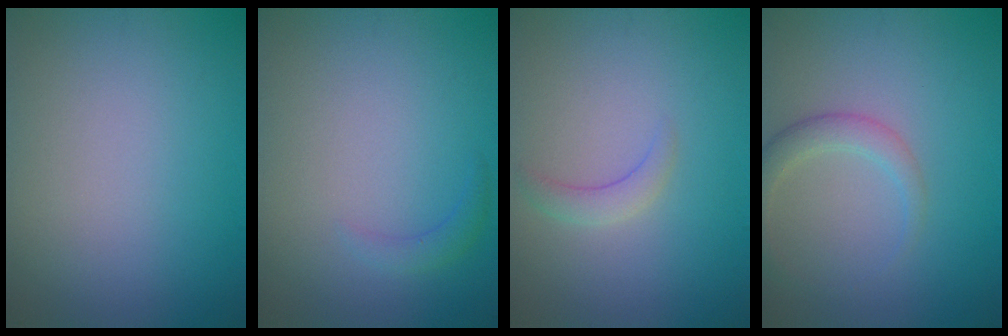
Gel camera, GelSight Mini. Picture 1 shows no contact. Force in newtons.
{"total": 1.2, "press": 1.2, "slide": 0.2}
{"total": 1.5, "press": 1.5, "slide": 0.3}
{"total": 2.4, "press": 2.4, "slide": 0.2}